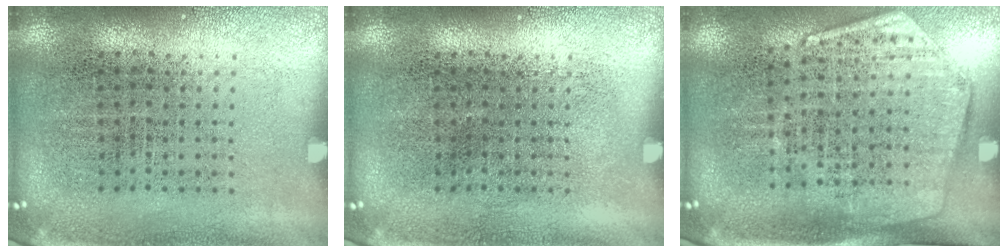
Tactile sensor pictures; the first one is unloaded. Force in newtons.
{"total": 0.0}
{"total": 1.9, "press": 1.6, "slide": 1.0}